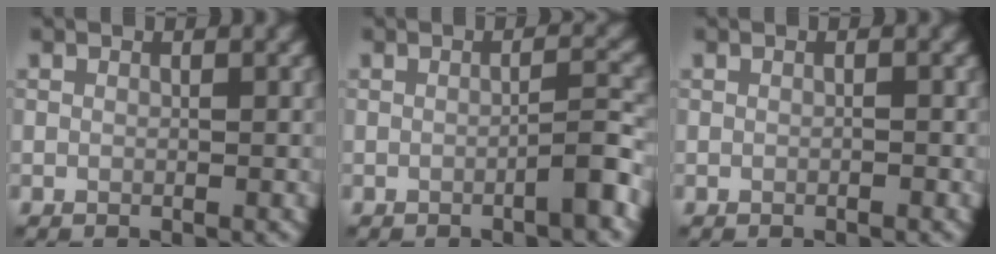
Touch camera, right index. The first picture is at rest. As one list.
[{"total": 2.6, "force": [-1.3, 0.3, 2.3], "torque": [-0.030, 0.015, -0.024]}, {"total": 0.0}]